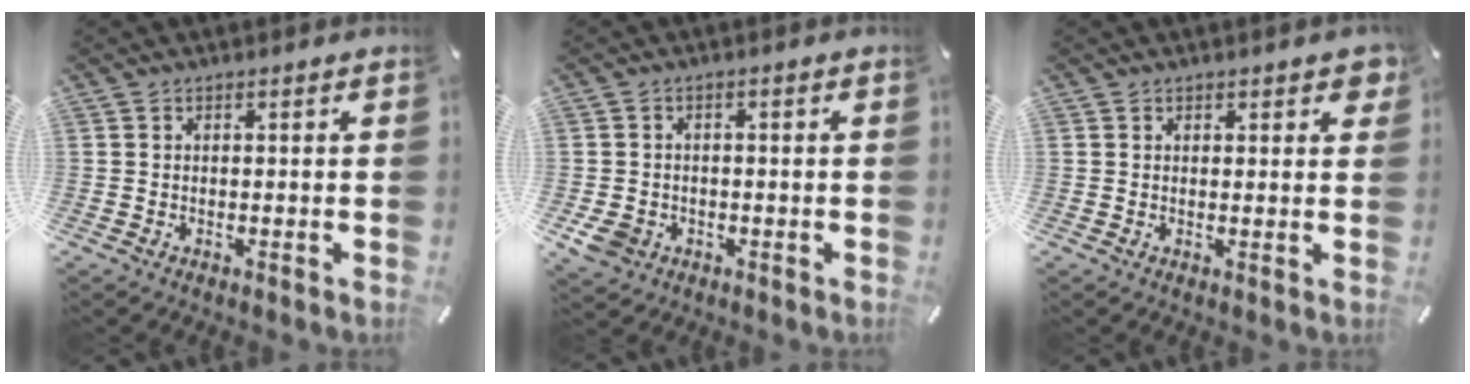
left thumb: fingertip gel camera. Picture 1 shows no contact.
{"total": 4.9, "force": [-1.7, 4.1, 2.1], "torque": [-0.052, 0.003, -0.031]}
{"total": 2.0, "force": [1.3, 1.1, 1.1], "torque": [-0.008, -0.002, 0.020]}